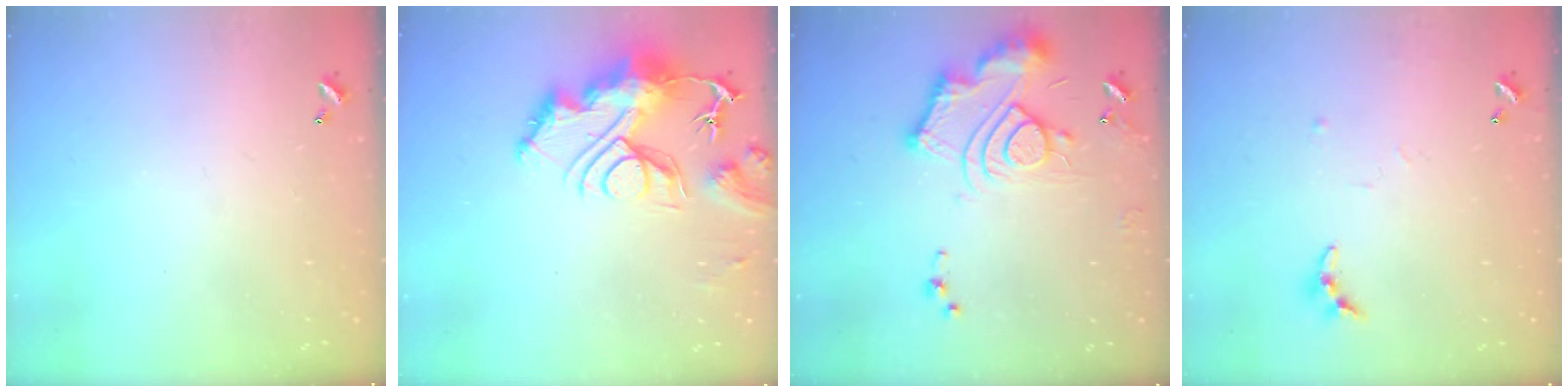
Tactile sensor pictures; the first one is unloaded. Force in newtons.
{"total": 14.1, "press": 14.1, "slide": 1.4}
{"total": 14.1, "press": 14.1, "slide": 1.3}
{"total": 7.0, "press": 7.0, "slide": 0.4}